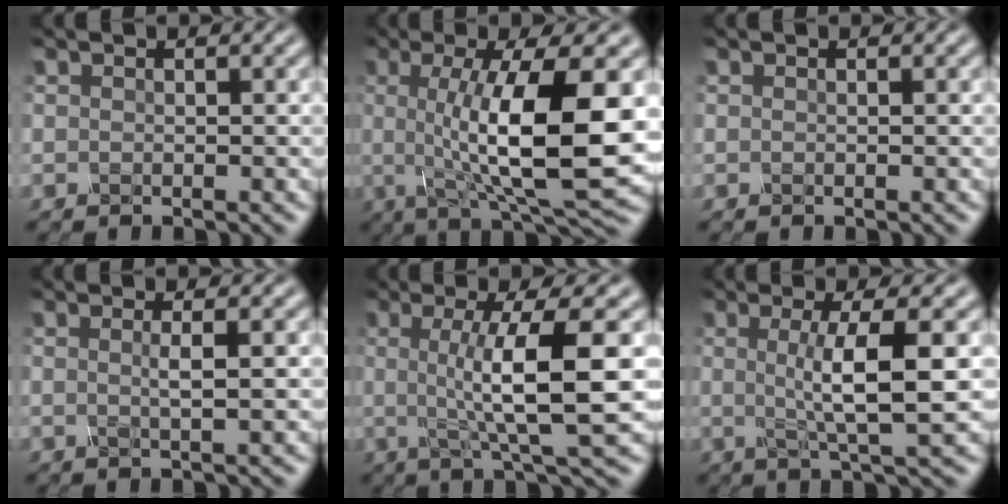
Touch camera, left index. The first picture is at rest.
{"total": 11.8, "force": [0.1, 3.0, 11.4], "torque": [-0.163, -0.003, 0.002]}
{"total": 0.0}
{"total": 1.8, "force": [0.2, 0.4, 1.7], "torque": [-0.030, 0.002, -0.004]}
{"total": 8.3, "force": [0.4, 1.6, 8.1], "torque": [-0.119, 0.003, 0.006]}
{"total": 5.8, "force": [0.4, 1.1, 5.7], "torque": [-0.096, 0.002, 0.004]}